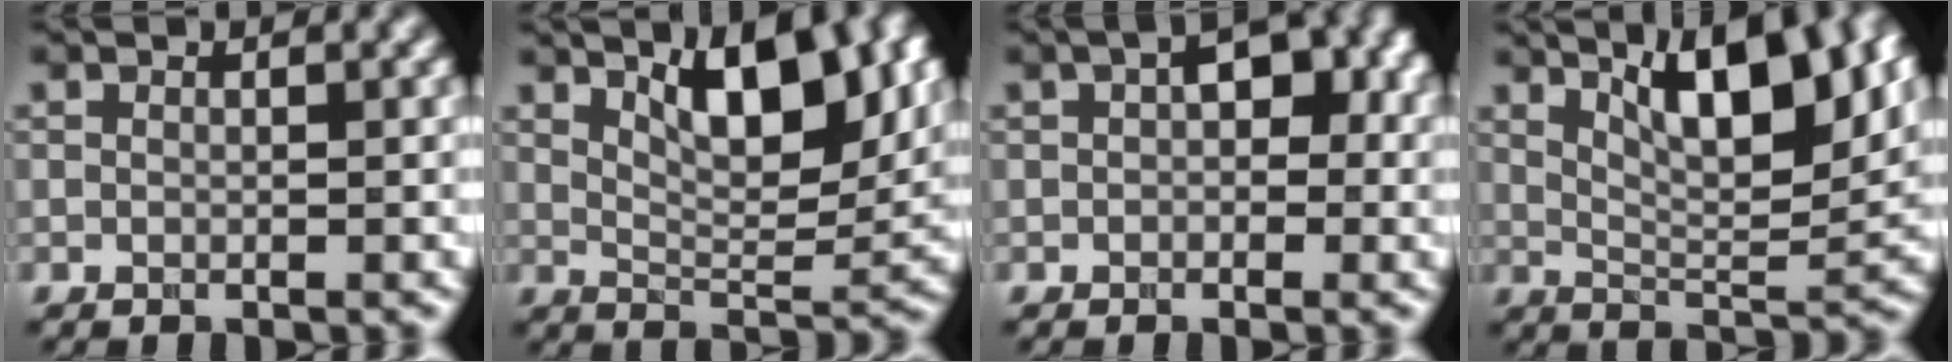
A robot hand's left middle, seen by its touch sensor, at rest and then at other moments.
{"total": 7.4, "force": [3.6, 2.6, 5.9], "torque": [-0.091, -0.006, 0.060]}
{"total": 4.3, "force": [0.8, 2.5, 3.4], "torque": [-0.038, 0.010, 0.002]}
{"total": 9.5, "force": [4.6, 2.9, 7.8], "torque": [-0.109, 0.006, 0.077]}